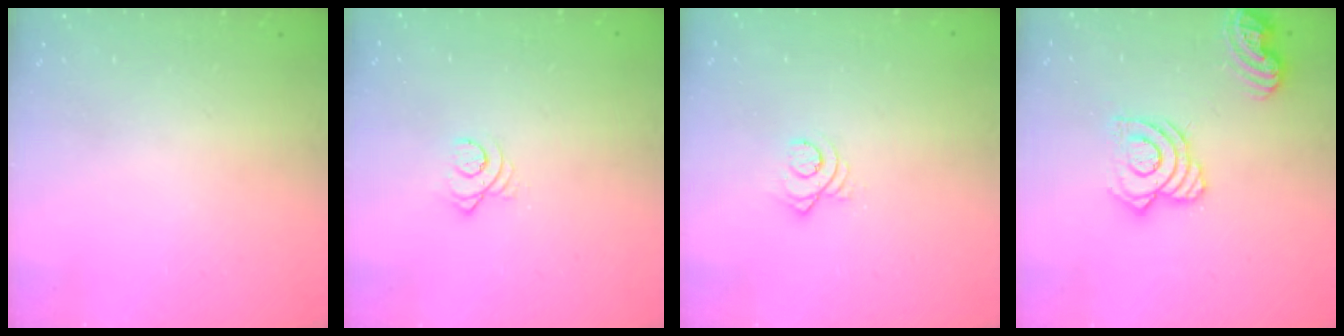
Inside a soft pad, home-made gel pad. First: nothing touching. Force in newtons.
{"total": 2.9, "press": 2.9, "slide": 0.4}
{"total": 2.9, "press": 2.9, "slide": 0.1}
{"total": 15.5, "press": 15.4, "slide": 1.8}